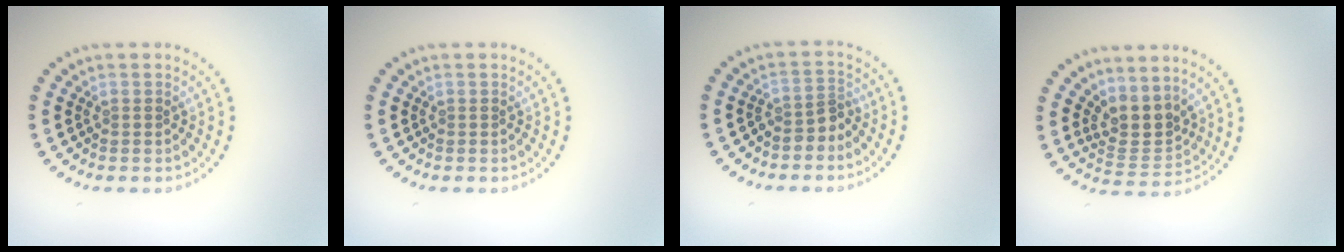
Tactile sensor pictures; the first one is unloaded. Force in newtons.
{"total": 0.0}
{"total": 2.0, "press": 1.4, "slide": 1.4}
{"total": 3.2, "press": 2.4, "slide": 2.0}